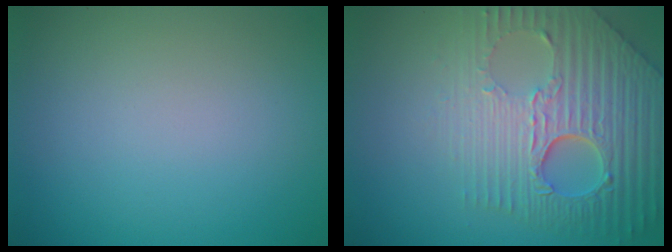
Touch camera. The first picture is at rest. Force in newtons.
{"total": 9.0, "press": 6.2, "slide": 6.6}